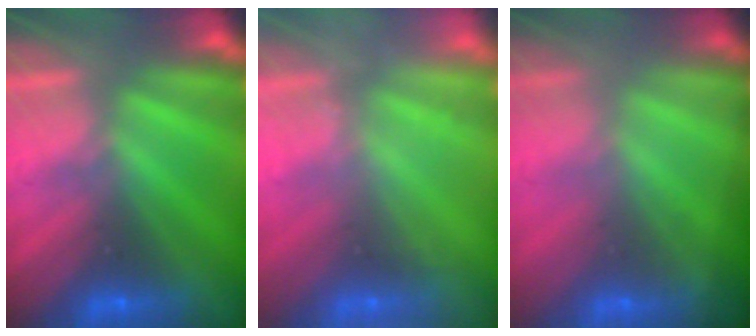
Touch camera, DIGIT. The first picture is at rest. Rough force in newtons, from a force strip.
{"total": 2.2}
{"total": 1.4}